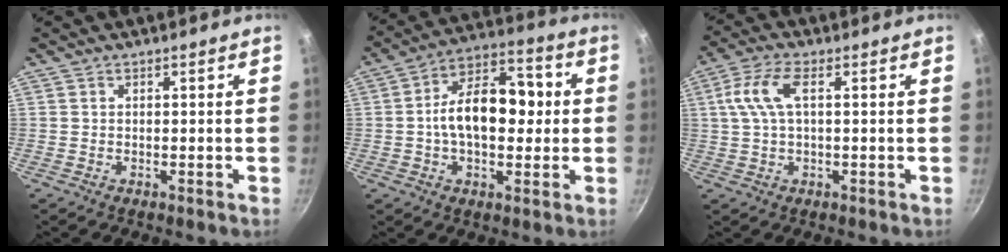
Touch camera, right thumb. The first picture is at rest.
{"total": 15.9, "force": [0.4, 9.2, 12.9], "torque": [-0.184, 0.034, -0.004]}
{"total": 7.4, "force": [1.6, 3.3, 6.4], "torque": [-0.151, 0.022, 0.029]}